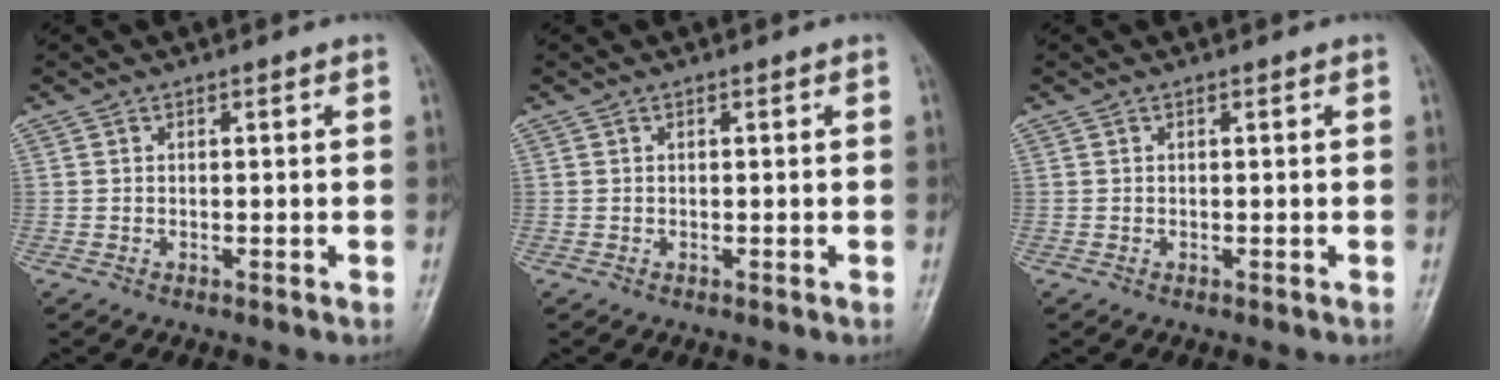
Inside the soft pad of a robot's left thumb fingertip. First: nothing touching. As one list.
[{"total": 0.0}, {"total": 0.0}]